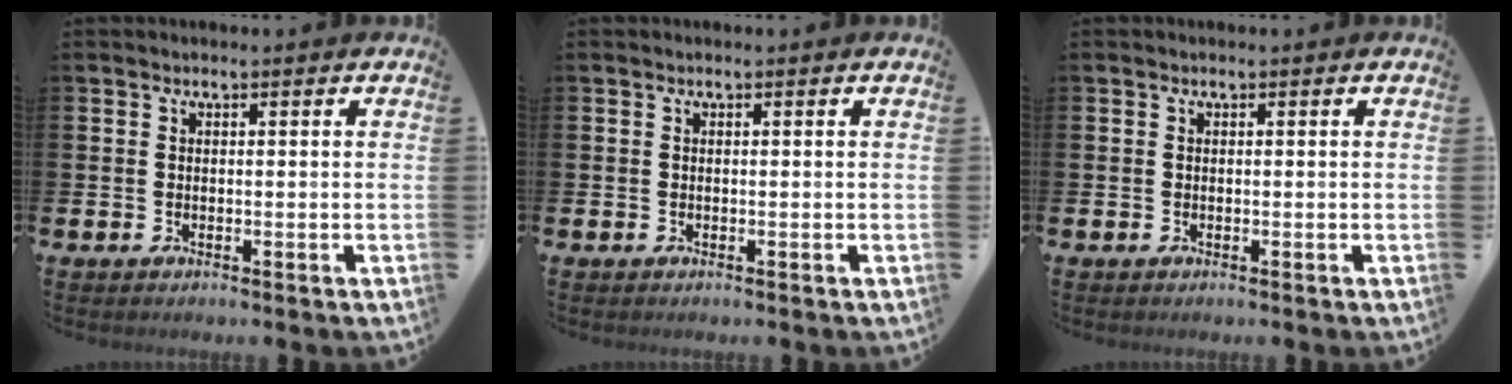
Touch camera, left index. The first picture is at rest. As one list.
[{"total": 0.0}, {"total": 0.0}]